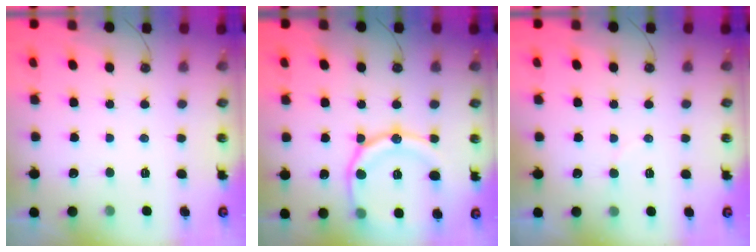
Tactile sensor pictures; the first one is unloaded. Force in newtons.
{"total": 17.8, "press": 17.7, "slide": 1.9}
{"total": 3.2, "press": 3.2, "slide": 0.5}